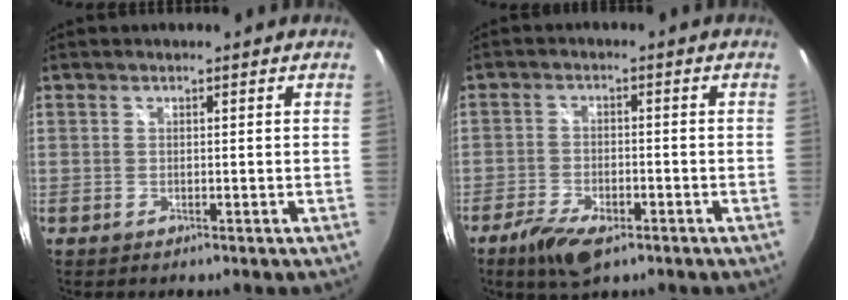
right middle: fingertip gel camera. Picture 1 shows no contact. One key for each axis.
{"total": 8.5, "fx": -5.6, "fy": 3.5, "fz": 5.4, "tx": -0.132, "ty": -0.023, "tz": -0.100}